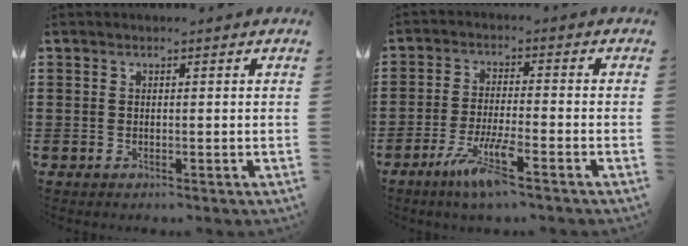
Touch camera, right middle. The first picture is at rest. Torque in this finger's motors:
{"motor_torque": [1.43, -0.71, 0.69, 0.16]}